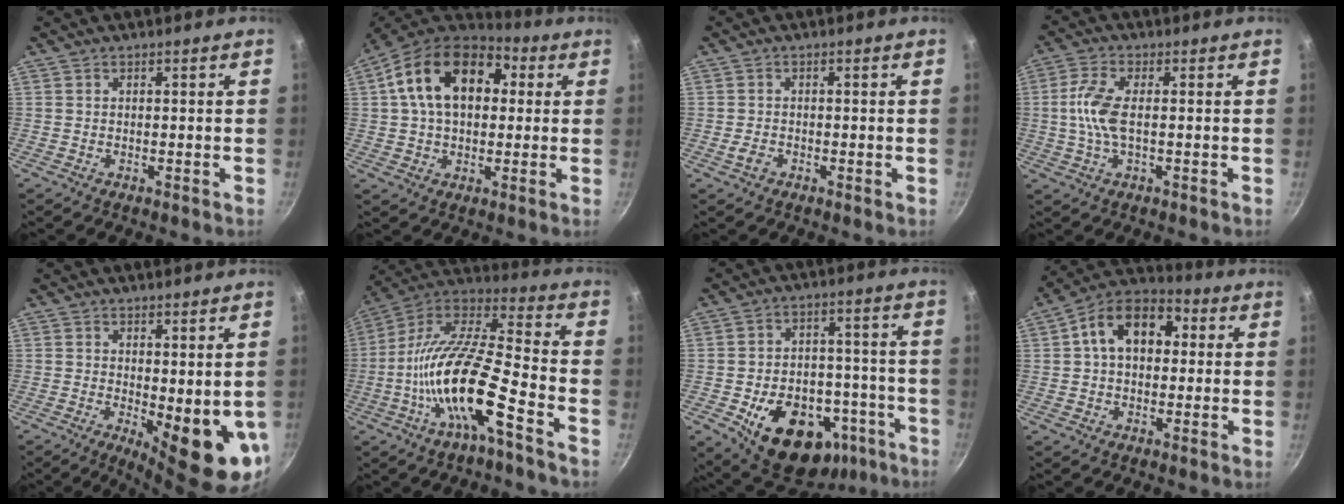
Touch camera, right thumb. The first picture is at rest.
{"total": 19.1, "force": [4.3, 12.5, 13.8], "torque": [-0.208, 0.024, 0.053]}
{"total": 2.0, "force": [-0.9, 1.3, 1.2], "torque": [-0.025, 0.005, -0.019]}
{"total": 7.6, "force": [0.0, 3.2, 6.9], "torque": [-0.154, 0.009, -0.006]}
{"total": 11.1, "force": [-0.7, 3.8, 10.4], "torque": [-0.115, -0.015, 0.003]}
{"total": 19.7, "force": [-7.8, 5.3, 17.3], "torque": [-0.313, 0.052, -0.164]}
{"total": 22.3, "force": [-10.1, 14.6, 13.5], "torque": [-0.161, 0.048, -0.127]}
{"total": 13.7, "force": [2.5, 9.2, 9.8], "torque": [-0.122, 0.032, 0.018]}